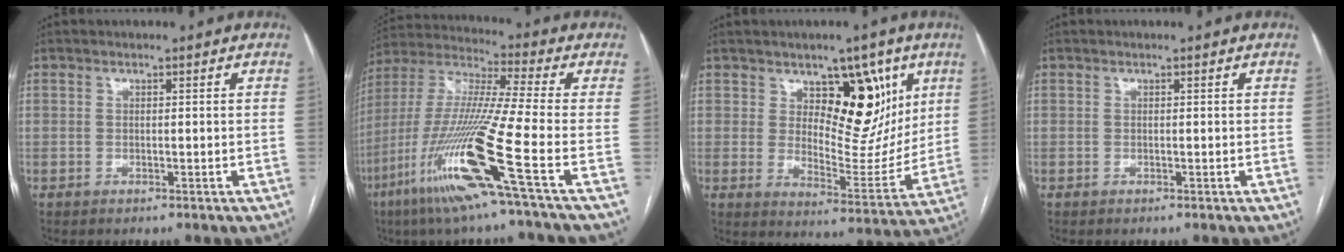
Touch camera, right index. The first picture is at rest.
{"total": 19.2, "force": [-8.3, -1.3, 17.3], "torque": [-0.377, -0.038, -0.168]}
{"total": 10.1, "force": [5.3, 5.6, 6.5], "torque": [-0.071, -0.005, 0.089]}
{"total": 0.0}